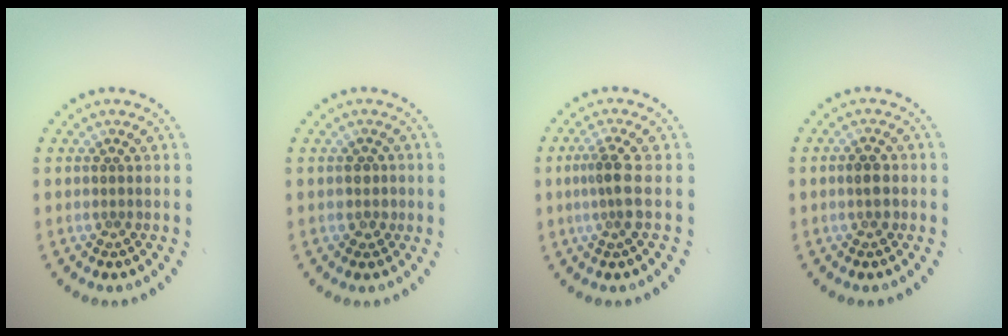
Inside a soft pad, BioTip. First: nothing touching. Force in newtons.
{"total": 1.3, "press": 1.1, "slide": 0.7}
{"total": 2.4, "press": 1.8, "slide": 1.6}
{"total": 1.7, "press": 1.7, "slide": 0.1}